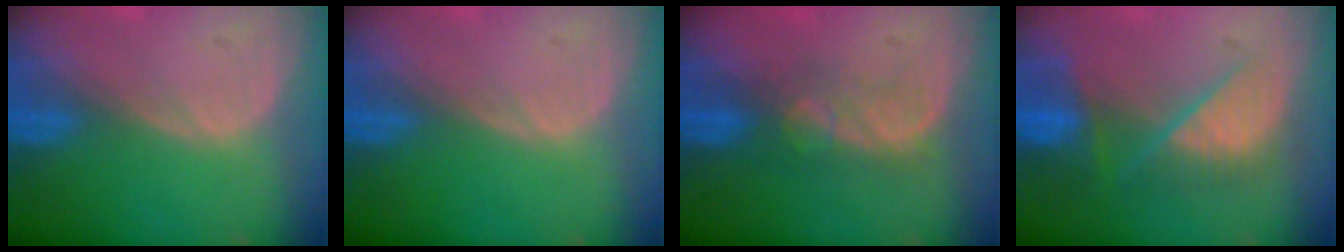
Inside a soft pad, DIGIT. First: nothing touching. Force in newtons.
{"total": 0.0}
{"total": 5.2, "press": 5.1, "slide": 1.3}
{"total": 9.6, "press": 8.2, "slide": 5.0}